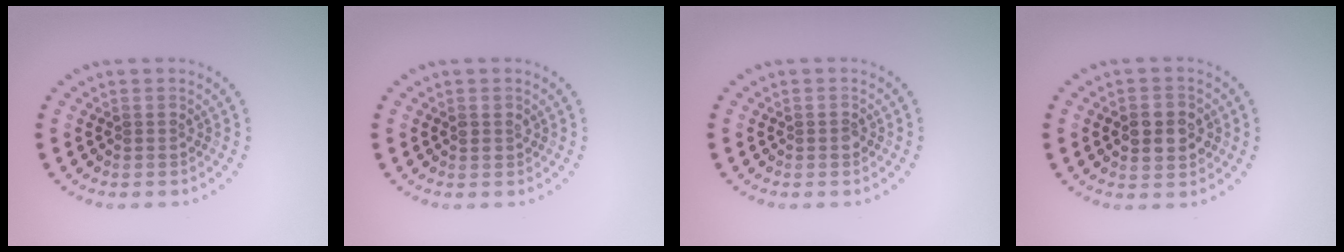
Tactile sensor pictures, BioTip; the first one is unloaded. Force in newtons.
{"total": 0.9, "press": 0.8, "slide": 0.3}
{"total": 0.6, "press": 0.6, "slide": 0.2}
{"total": 3.1, "press": 3.1, "slide": 0.3}